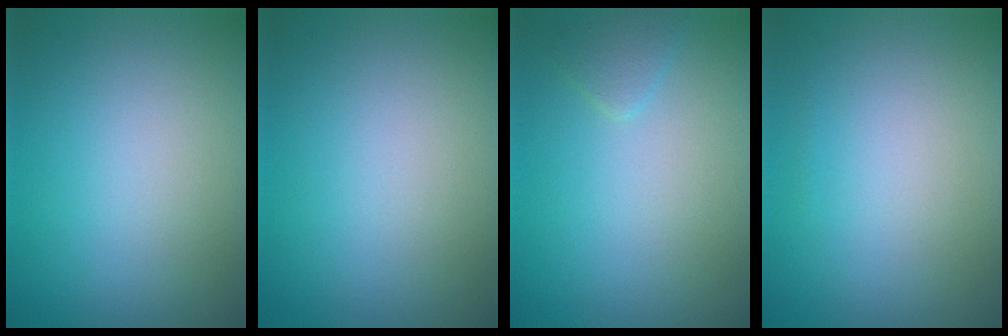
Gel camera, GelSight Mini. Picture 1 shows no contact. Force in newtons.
{"total": 0.0}
{"total": 1.2, "press": 1.2, "slide": 0.1}
{"total": 0.0}